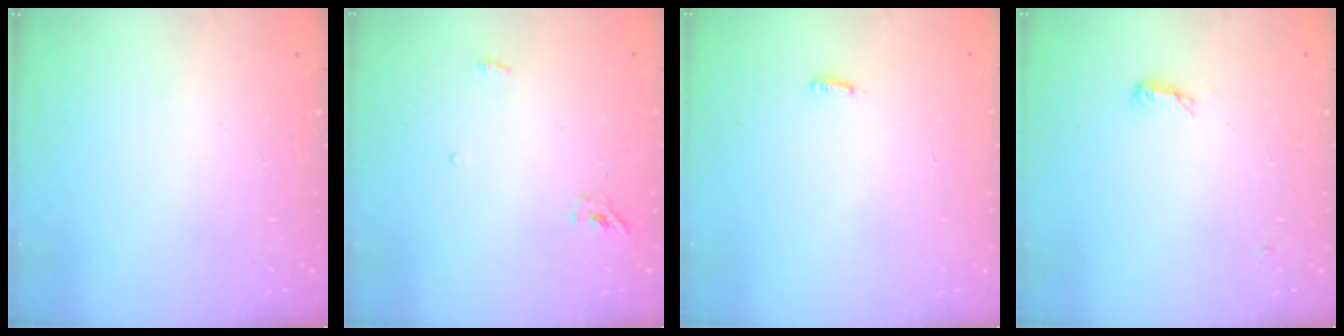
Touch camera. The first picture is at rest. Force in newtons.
{"total": 3.9, "press": 3.7, "slide": 1.2}
{"total": 2.9, "press": 2.8, "slide": 0.9}
{"total": 6.1, "press": 5.8, "slide": 1.6}